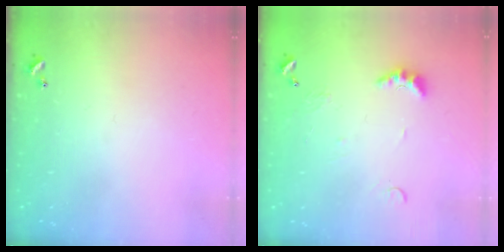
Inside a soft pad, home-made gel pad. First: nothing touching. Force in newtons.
{"total": 4.3, "press": 4.2, "slide": 0.9}